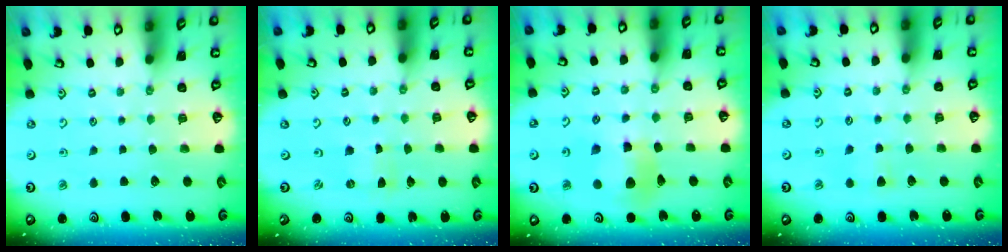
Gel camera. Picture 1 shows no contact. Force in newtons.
{"total": 0.0}
{"total": 10.6, "press": 10.5, "slide": 1.2}
{"total": 3.9, "press": 3.8, "slide": 0.5}